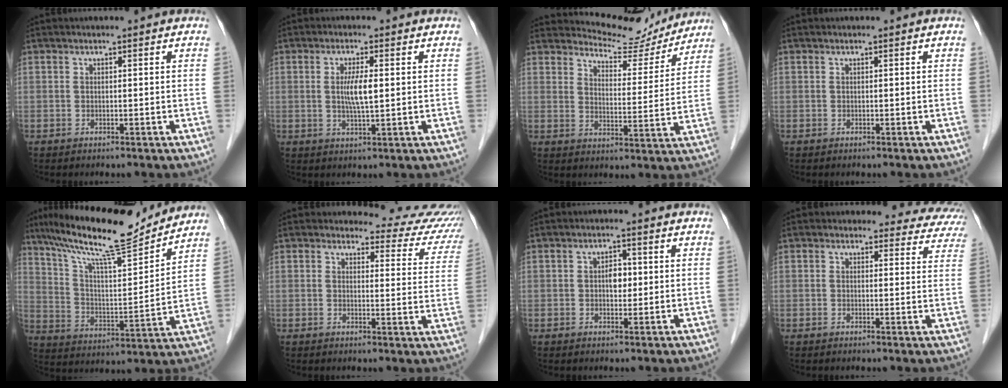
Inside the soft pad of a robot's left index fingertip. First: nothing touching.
{"total": 4.2, "force": [0.4, 0.5, 4.2], "torque": [-0.079, -0.004, 0.006]}
{"total": 10.7, "force": [10.3, 2.4, 1.0], "torque": [-0.016, -0.011, 0.140]}
{"total": 0.0}
{"total": 18.9, "force": [16.4, 1.3, 9.3], "torque": [-0.167, 0.006, 0.275]}
{"total": 12.1, "force": [11.5, 3.7, 1.0], "torque": [0.029, -0.053, 0.087]}
{"total": 2.6, "force": [0.1, 1.6, 2.0], "torque": [-0.032, 0.006, 0.002]}
{"total": 10.5, "force": [9.6, 4.2, -0.2], "torque": [0.058, -0.025, 0.059]}